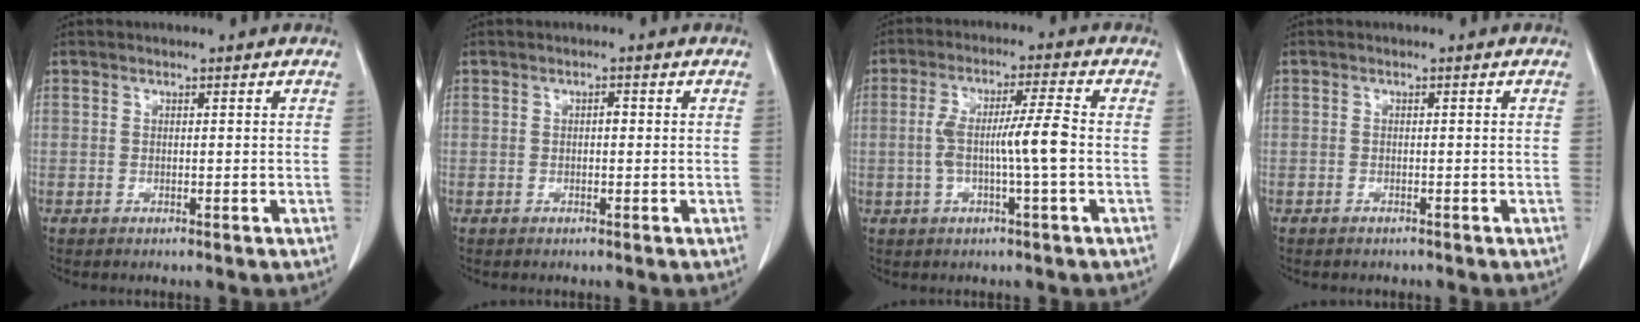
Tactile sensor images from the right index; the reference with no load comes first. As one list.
[{"total": 0.8, "force": [0.0, 0.4, 0.7], "torque": [-0.010, 0.003, -0.002]}, {"total": 7.6, "force": [-1.0, -0.2, 7.5], "torque": [-0.145, 0.011, -0.016]}, {"total": 0.9, "force": [-0.8, 0.4, 0.1], "torque": [-0.008, 0.000, -0.012]}]